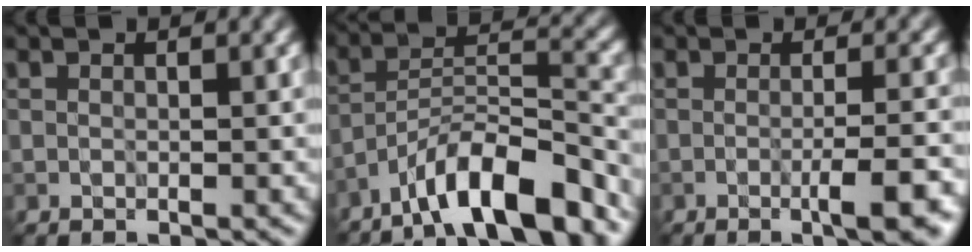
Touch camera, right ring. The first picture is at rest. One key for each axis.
{"total": 8.5, "fx": -6.4, "fy": 1.7, "fz": 5.4, "tx": -0.083, "ty": 0.014, "tz": -0.113}
{"total": 4.3, "fx": -1.0, "fy": 0.8, "fz": 4.1, "tx": -0.051, "ty": -0.004, "tz": -0.016}